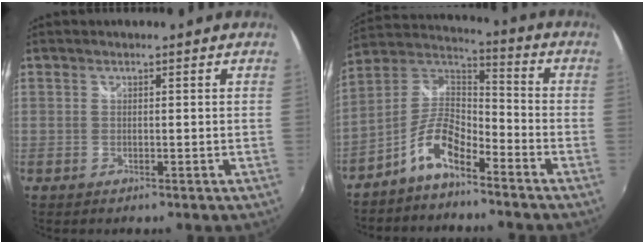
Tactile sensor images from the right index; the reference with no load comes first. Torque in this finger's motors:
{"motor_torque": [0.39, -0.40, 0.44, 0.11]}